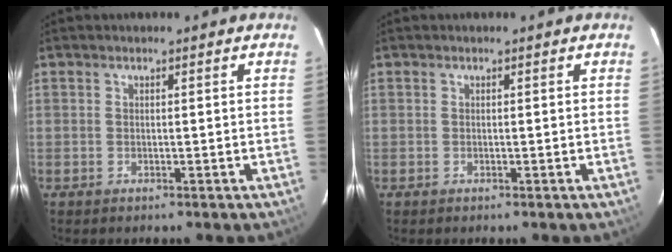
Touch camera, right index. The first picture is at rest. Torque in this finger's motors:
{"motor_torque": [0.00, 0.00, 0.00, 0.00]}